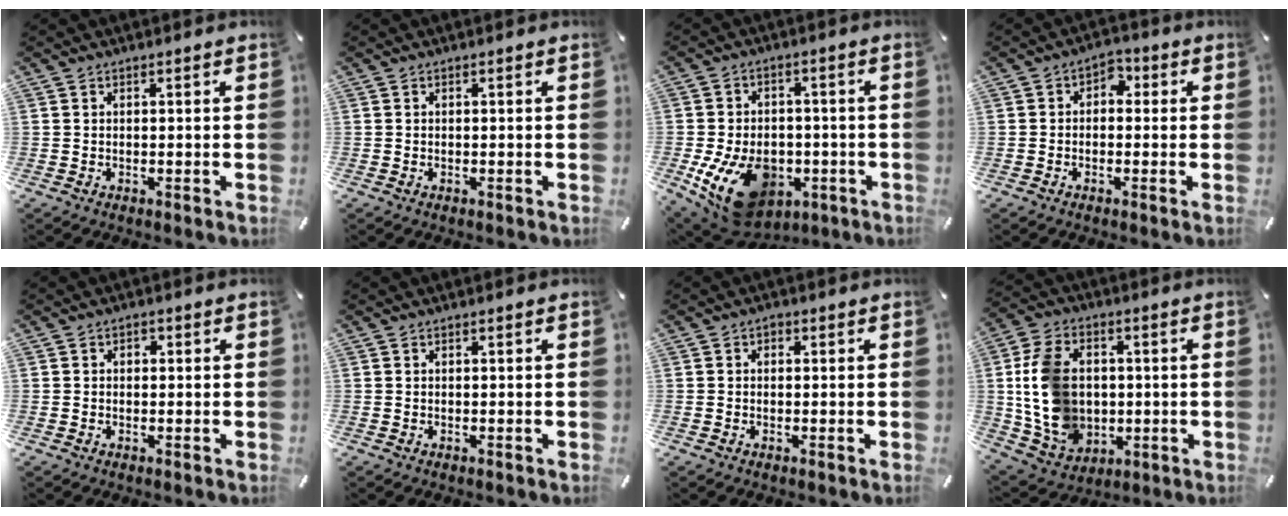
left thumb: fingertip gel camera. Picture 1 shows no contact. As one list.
[{"total": 0.0}, {"total": 16.1, "force": [-6.1, 10.9, 10.2], "torque": [-0.192, 0.029, -0.093]}, {"total": 3.4, "force": [-1.1, 2.7, 1.9], "torque": [-0.029, 0.015, -0.025]}, {"total": 1.2, "force": [-0.2, 1.1, 0.5], "torque": [-0.011, 0.006, -0.007]}, {"total": 0.0}, {"total": 1.1, "force": [0.0, 0.9, 0.5], "torque": [-0.011, 0.007, -0.003]}, {"total": 14.6, "force": [0.6, 11.7, 8.7], "torque": [-0.203, 0.010, 0.016]}]